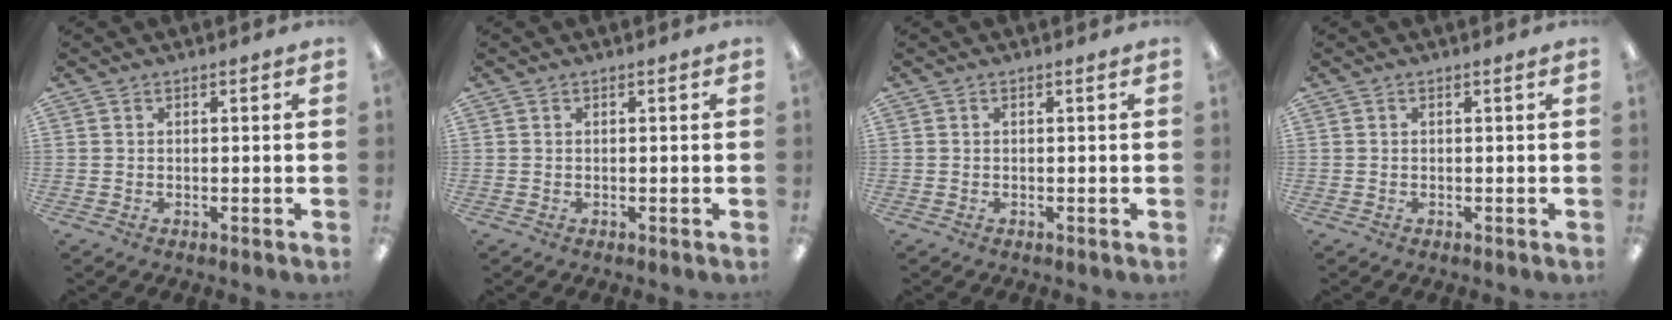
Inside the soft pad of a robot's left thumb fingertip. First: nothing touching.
{"total": 0.0}
{"total": 0.0}
{"total": 0.0}